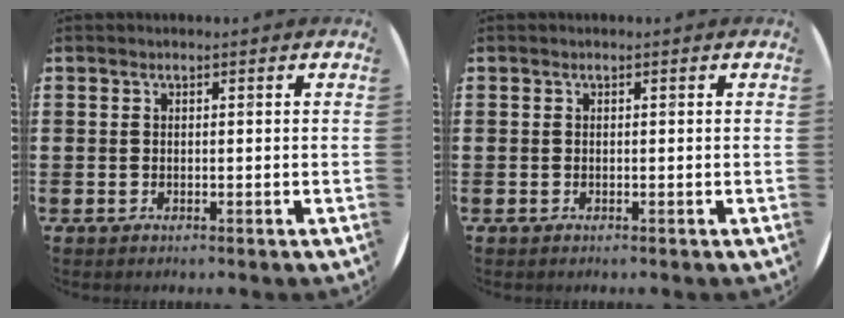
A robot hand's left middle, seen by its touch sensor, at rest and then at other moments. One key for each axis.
{"total": 0.0}